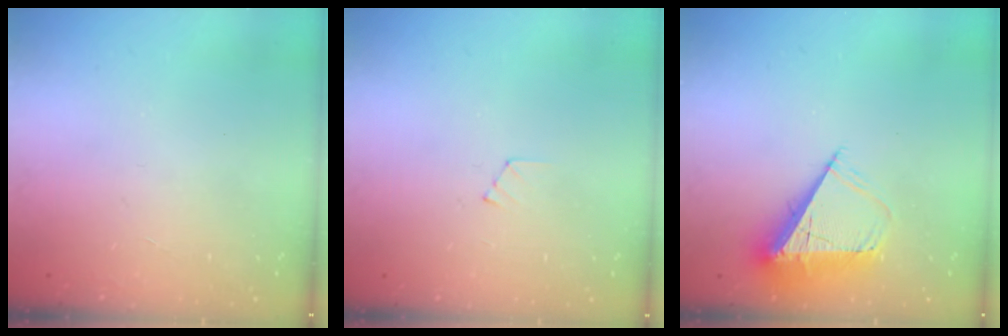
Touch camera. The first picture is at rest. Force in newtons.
{"total": 3.8, "press": 3.8, "slide": 0.3}
{"total": 11.1, "press": 11.1, "slide": 0.8}